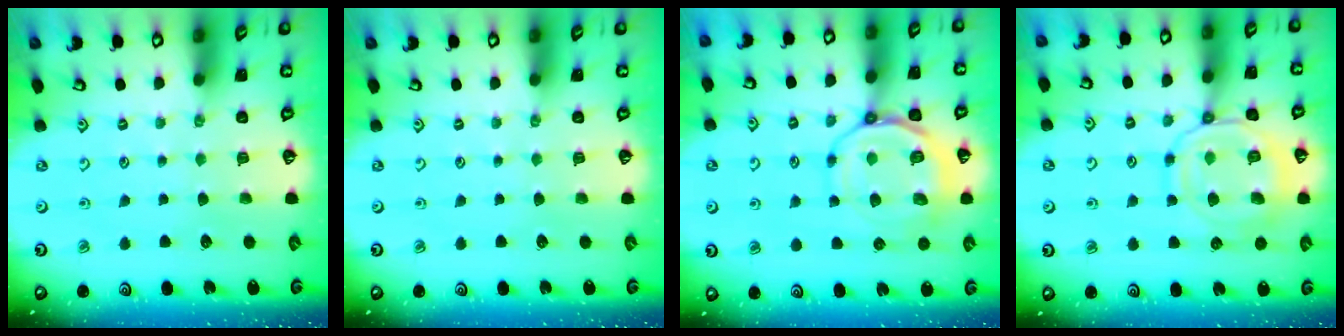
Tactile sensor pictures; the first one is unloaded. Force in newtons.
{"total": 0.0}
{"total": 12.5, "press": 12.5, "slide": 1.2}
{"total": 14.2, "press": 14.2, "slide": 1.5}